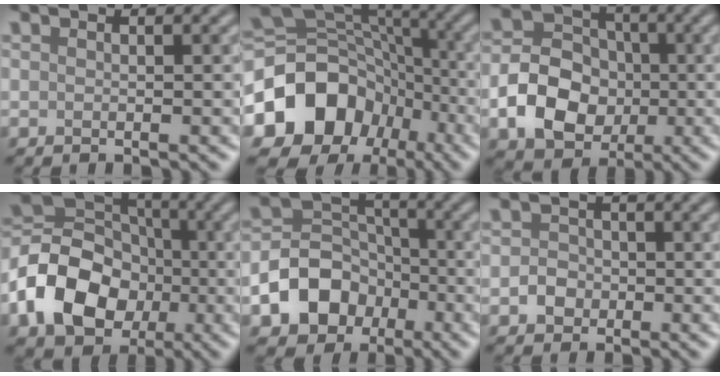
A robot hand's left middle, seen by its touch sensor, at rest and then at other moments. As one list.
[{"total": 13.7, "force": [-4.7, 11.3, 6.4], "torque": [-0.142, -0.004, -0.095]}, {"total": 7.3, "force": [-1.9, 5.8, 4.1], "torque": [-0.071, 0.000, -0.042]}, {"total": 11.1, "force": [-3.2, 8.5, 6.5], "torque": [-0.125, 0.001, -0.071]}, {"total": 7.5, "force": [-3.2, 5.9, 3.5], "torque": [-0.044, 0.002, -0.071]}, {"total": 1.9, "force": [-0.6, 1.7, 0.8], "torque": [-0.008, 0.001, -0.015]}]